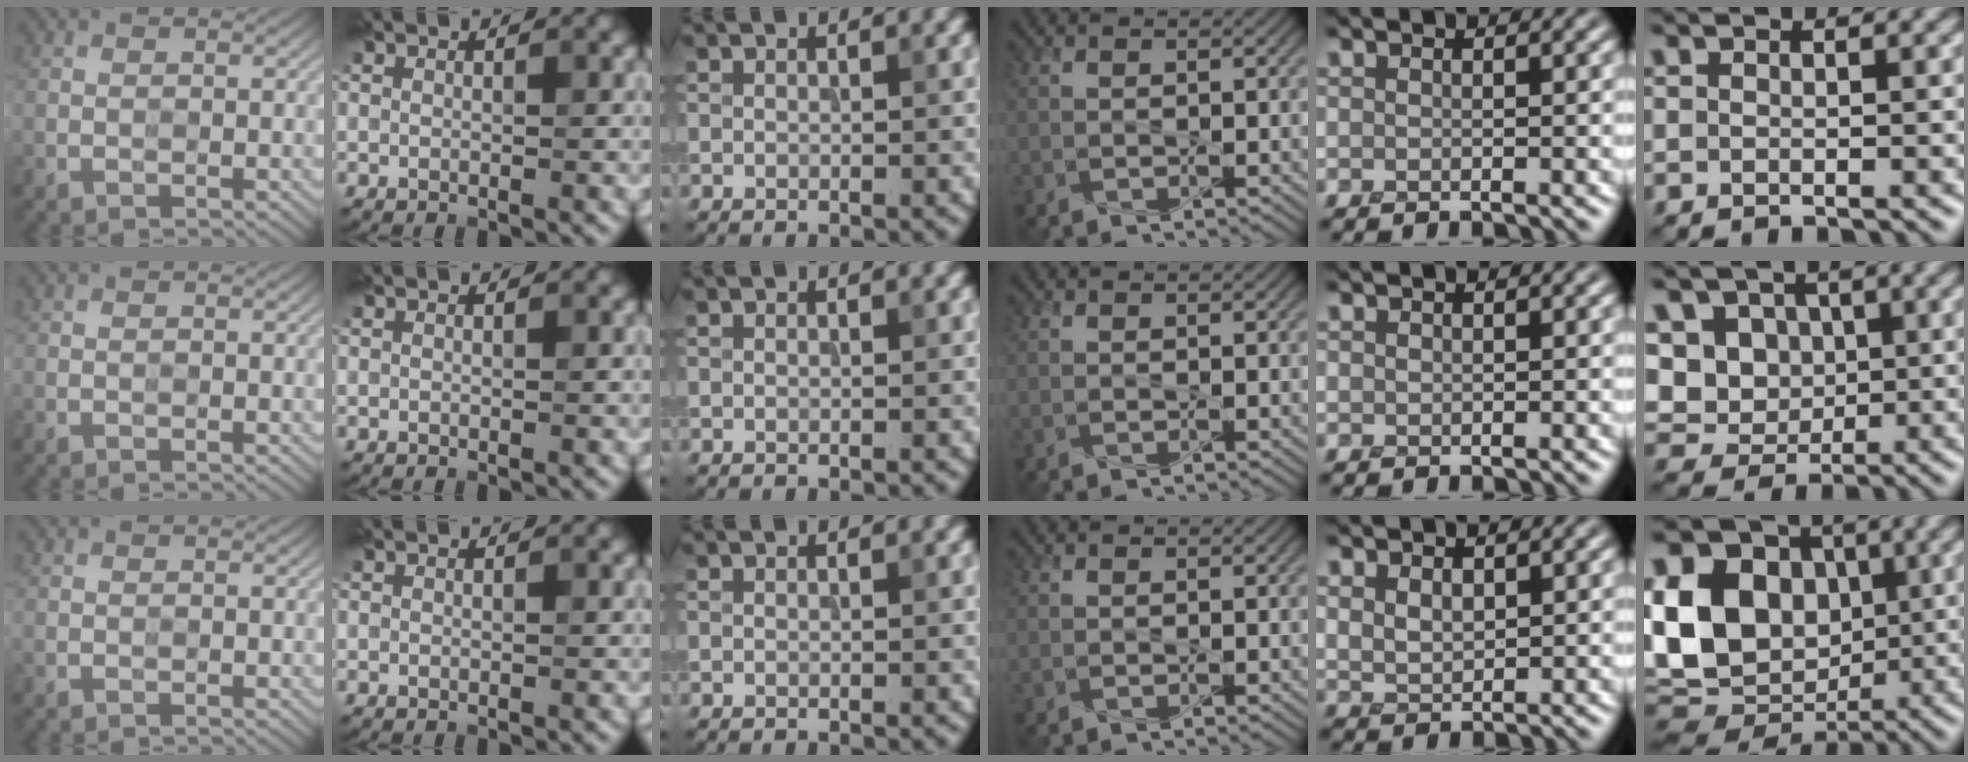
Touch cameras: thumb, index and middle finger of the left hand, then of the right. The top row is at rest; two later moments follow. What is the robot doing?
{"motion": "press", "object": "gel pad"}